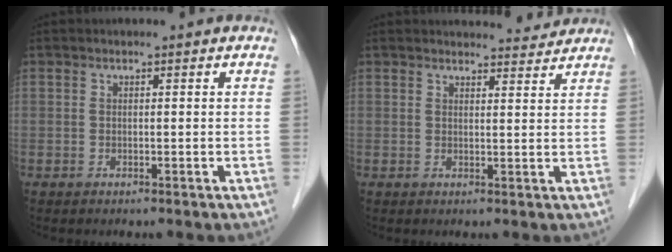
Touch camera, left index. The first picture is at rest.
{"total": 5.4, "force": [5.4, 0.7, 0.4], "torque": [-0.002, 0.000, 0.055]}